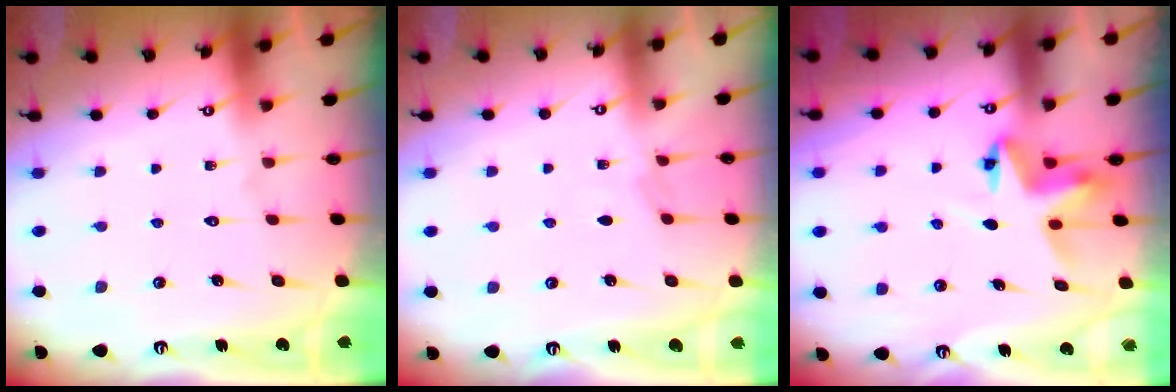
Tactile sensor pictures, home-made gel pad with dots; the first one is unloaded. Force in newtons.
{"total": 2.3, "press": 2.3, "slide": 0.5}
{"total": 5.5, "press": 5.5, "slide": 0.1}